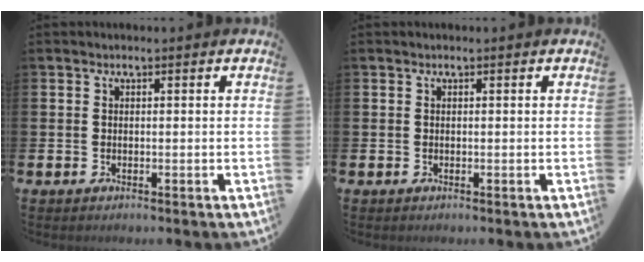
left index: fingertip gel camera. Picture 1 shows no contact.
{"total": 0.0}